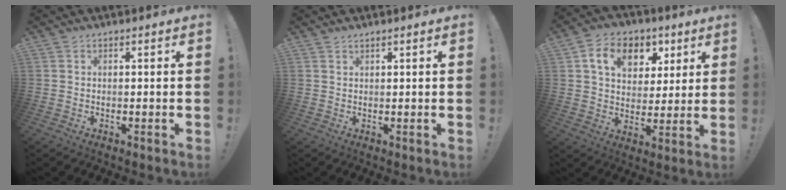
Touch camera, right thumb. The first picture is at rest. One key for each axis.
{"total": 0.9, "fx": 0.8, "fy": 0.0, "fz": 0.4, "tx": -0.016, "ty": 0.004, "tz": 0.017}
{"total": 13.0, "fx": 5.8, "fy": 9.4, "fz": 6.8, "tx": -0.103, "ty": -0.014, "tz": 0.109}